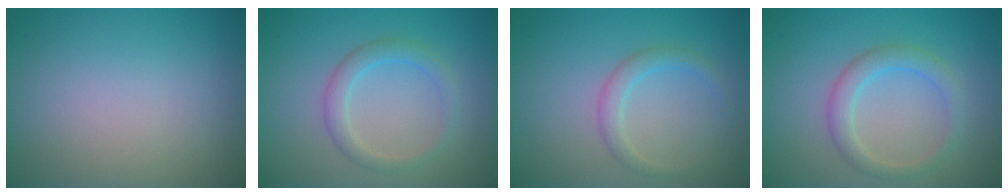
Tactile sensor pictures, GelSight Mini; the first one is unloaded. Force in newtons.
{"total": 2.3, "press": 2.3, "slide": 0.1}
{"total": 1.9, "press": 1.9, "slide": 0.2}
{"total": 2.7, "press": 2.7, "slide": 0.1}